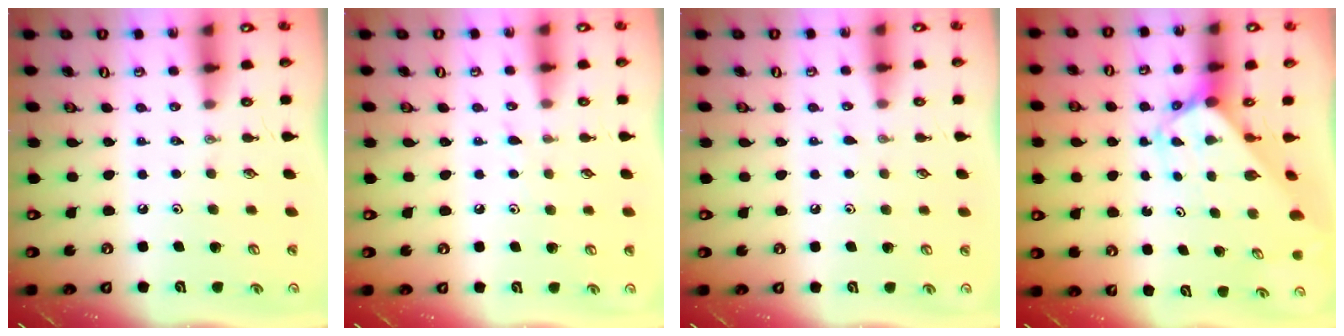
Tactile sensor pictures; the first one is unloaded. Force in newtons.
{"total": 4.7, "press": 4.7, "slide": 0.5}
{"total": 4.2, "press": 4.2, "slide": 0.6}
{"total": 2.8, "press": 2.8, "slide": 0.3}